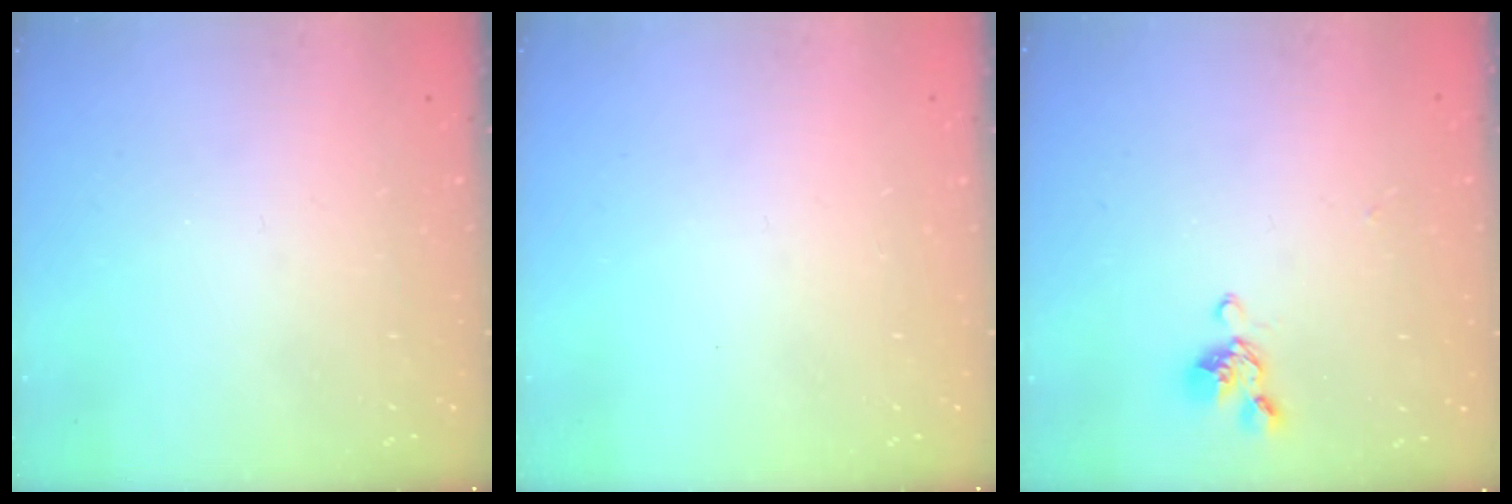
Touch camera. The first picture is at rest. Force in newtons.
{"total": 0.0}
{"total": 2.9, "press": 2.8, "slide": 0.8}